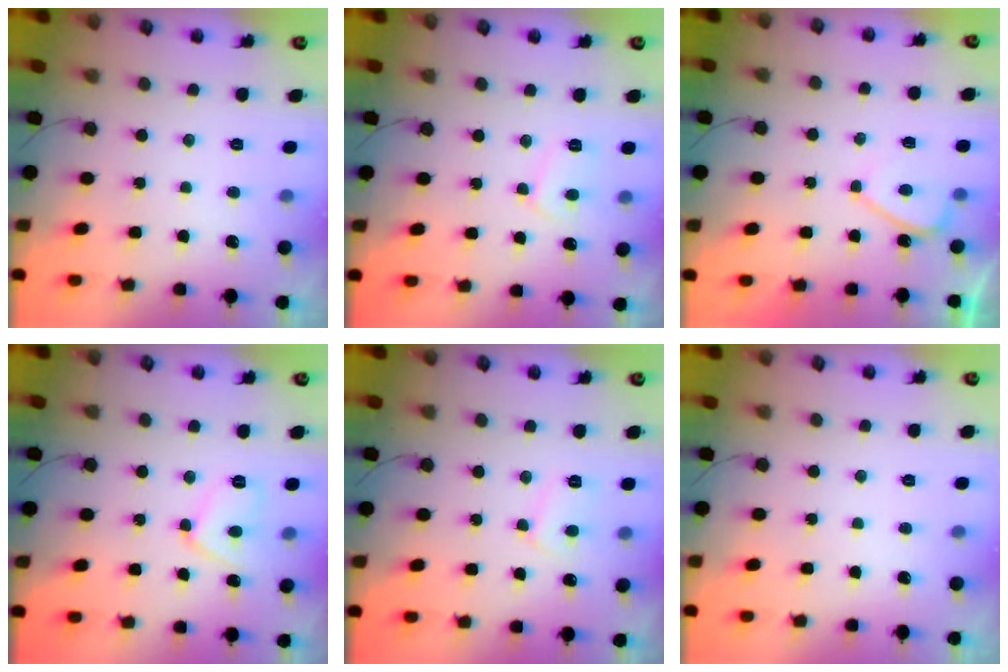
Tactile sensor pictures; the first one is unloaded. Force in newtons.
{"total": 5.8, "press": 5.8, "slide": 0.2}
{"total": 3.2, "press": 3.1, "slide": 0.6}
{"total": 7.2, "press": 7.1, "slide": 0.7}
{"total": 5.8, "press": 5.8, "slide": 0.6}
{"total": 0.0}